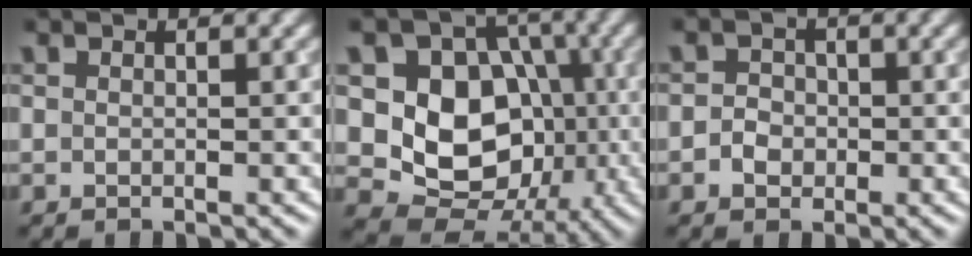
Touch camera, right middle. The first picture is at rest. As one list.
[{"total": 10.7, "force": [-0.4, 8.5, 6.4], "torque": [-0.097, -0.007, -0.023]}, {"total": 1.8, "force": [-0.5, 1.6, 0.7], "torque": [0.005, 0.001, -0.018]}]